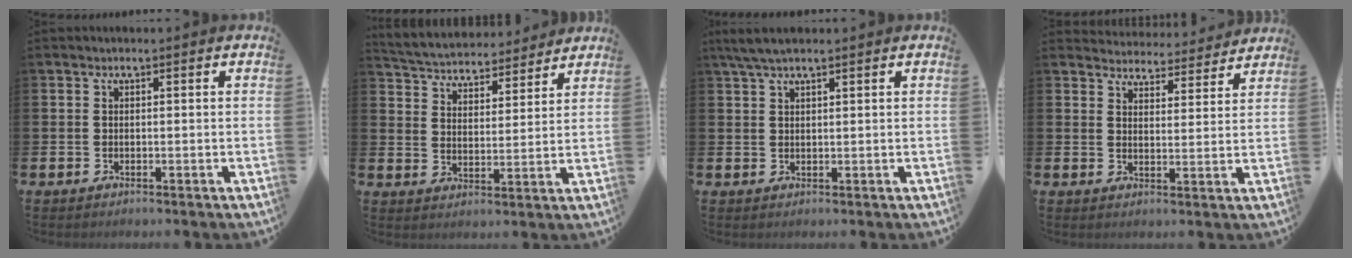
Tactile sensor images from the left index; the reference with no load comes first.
{"total": 4.7, "force": [4.6, 1.2, 0.1], "torque": [-0.028, -0.037, 0.077]}
{"total": 3.0, "force": [2.3, 0.5, 1.8], "torque": [-0.041, 0.001, 0.042]}
{"total": 4.2, "force": [4.2, 0.7, -0.2], "torque": [0.002, -0.039, 0.069]}